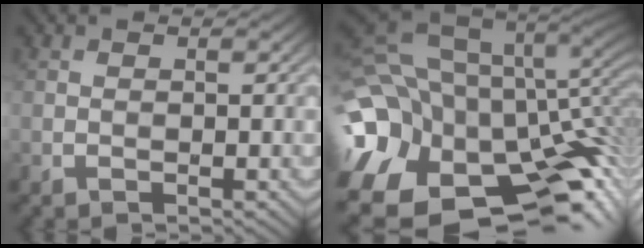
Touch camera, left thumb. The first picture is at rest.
{"total": 21.2, "force": [-3.5, 15.8, 13.7], "torque": [-0.322, -0.007, -0.027]}